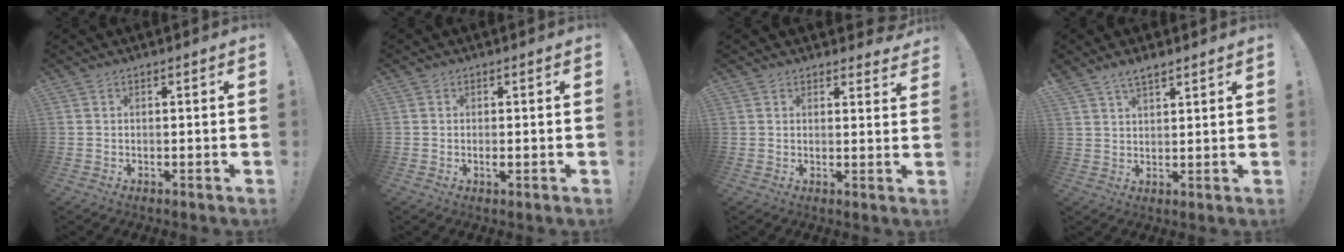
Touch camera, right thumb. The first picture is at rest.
{"total": 1.0, "force": [-0.1, 0.1, 0.9], "torque": [-0.017, -0.001, -0.003]}
{"total": 3.0, "force": [2.1, 1.9, 0.8], "torque": [0.001, -0.015, 0.038]}
{"total": 4.3, "force": [3.4, 1.6, 2.0], "torque": [-0.030, -0.021, 0.063]}